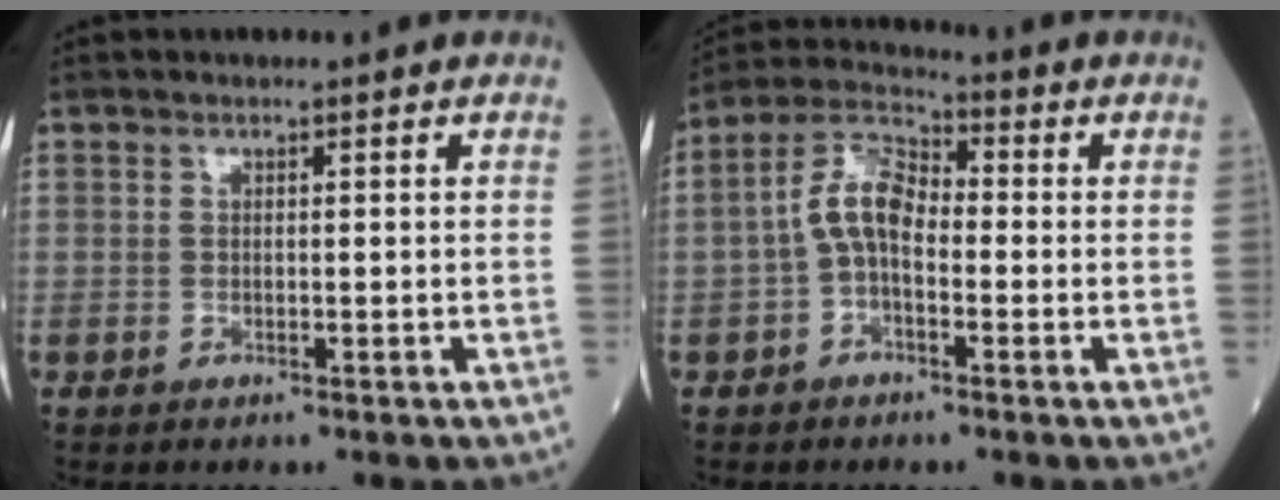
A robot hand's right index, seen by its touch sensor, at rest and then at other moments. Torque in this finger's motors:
{"motor_torque": [0.52, 0.23, 0.20, 0.07]}